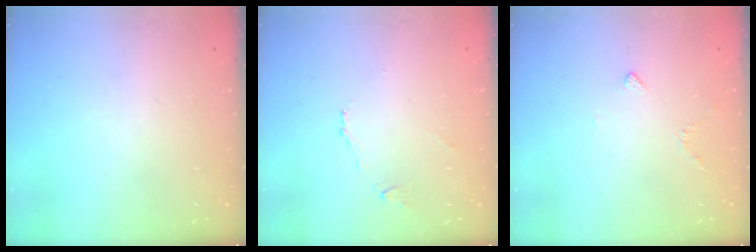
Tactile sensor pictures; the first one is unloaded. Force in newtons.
{"total": 2.7, "press": 2.6, "slide": 0.6}
{"total": 2.4, "press": 2.4, "slide": 0.6}